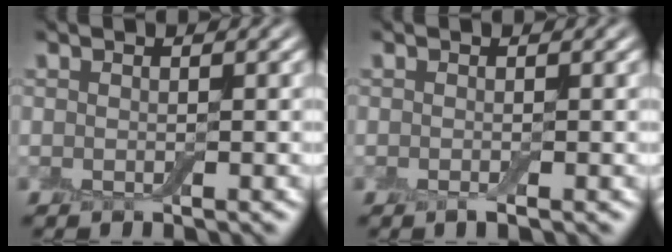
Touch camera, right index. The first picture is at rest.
{"total": 0.8, "force": [-0.4, 0.1, 0.7], "torque": [-0.013, -0.004, -0.007]}